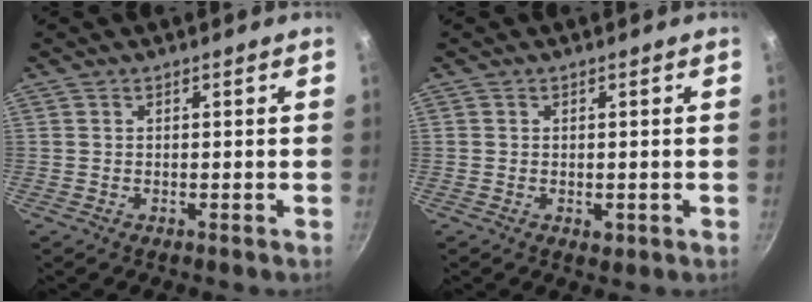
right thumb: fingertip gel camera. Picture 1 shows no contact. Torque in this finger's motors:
{"motor_torque": [0.23, -0.01, 0.20, -0.15, 0.02]}